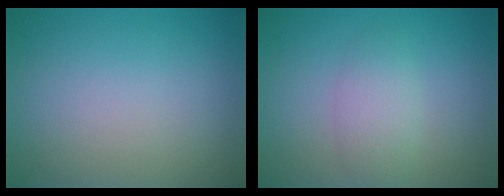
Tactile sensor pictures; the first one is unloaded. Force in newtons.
{"total": 2.5, "press": 2.5, "slide": 0.2}